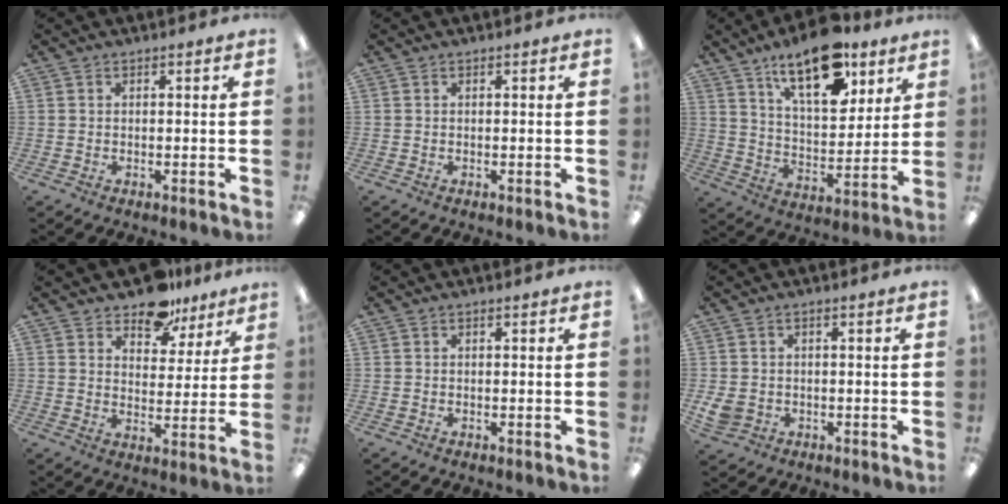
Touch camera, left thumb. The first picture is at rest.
{"total": 0.0}
{"total": 18.2, "force": [11.9, 8.1, 11.1], "torque": [-0.167, -0.059, 0.200]}
{"total": 10.5, "force": [8.6, 5.4, 2.6], "torque": [-0.040, -0.057, 0.160]}
{"total": 0.0}
{"total": 3.8, "force": [-0.8, 3.2, 1.9], "torque": [-0.045, 0.001, -0.015]}